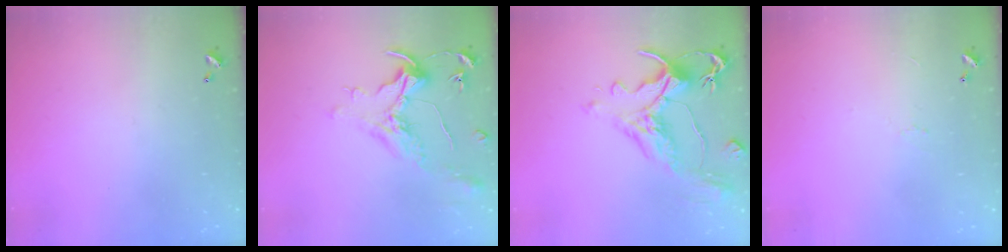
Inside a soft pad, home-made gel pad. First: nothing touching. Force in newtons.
{"total": 1.6, "press": 1.4, "slide": 0.7}
{"total": 1.6, "press": 0.3, "slide": 1.5}
{"total": 2.3, "press": 2.2, "slide": 0.6}